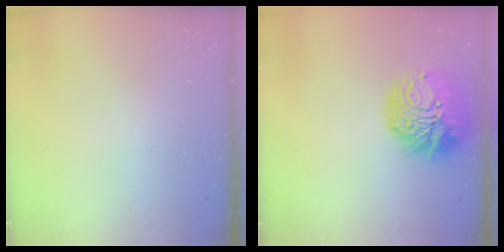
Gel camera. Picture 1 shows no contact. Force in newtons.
{"total": 15.1, "press": 15.0, "slide": 1.5}